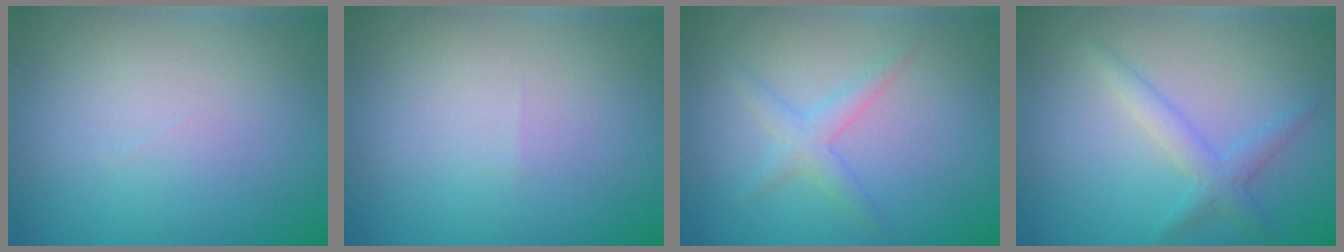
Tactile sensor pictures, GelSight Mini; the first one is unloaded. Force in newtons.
{"total": 0.0}
{"total": 1.9, "press": 1.9, "slide": 0.1}
{"total": 2.1, "press": 2.1, "slide": 0.1}